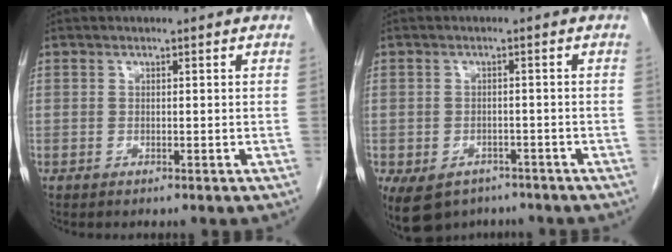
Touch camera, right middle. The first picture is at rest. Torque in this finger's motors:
{"motor_torque": [0.84, -0.67, 0.43, 0.08]}